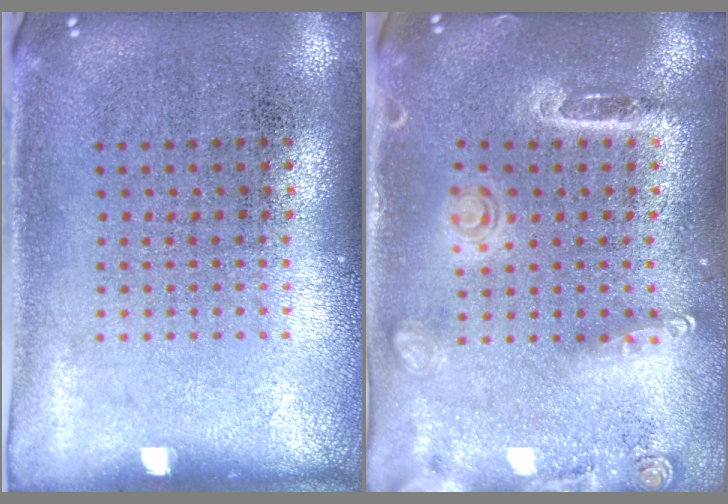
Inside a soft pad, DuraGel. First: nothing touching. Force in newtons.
{"total": 1.6, "press": 1.5, "slide": 0.6}